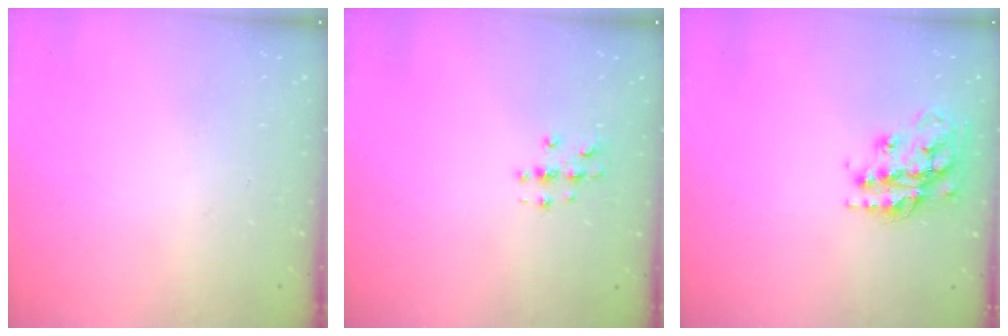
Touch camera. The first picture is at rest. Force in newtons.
{"total": 2.7, "press": 2.7, "slide": 0.3}
{"total": 17.1, "press": 17.1, "slide": 1.4}